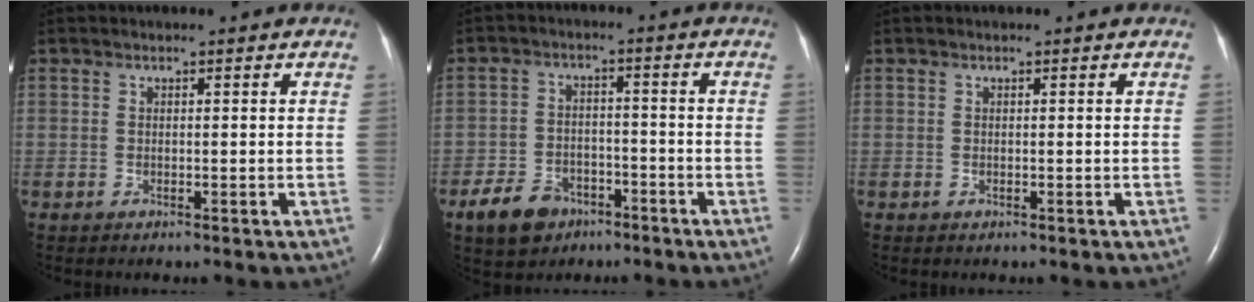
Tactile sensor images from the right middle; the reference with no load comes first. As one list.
[{"total": 7.0, "force": [-4.5, 4.6, 2.9], "torque": [-0.066, 0.003, -0.073]}, {"total": 0.0}]